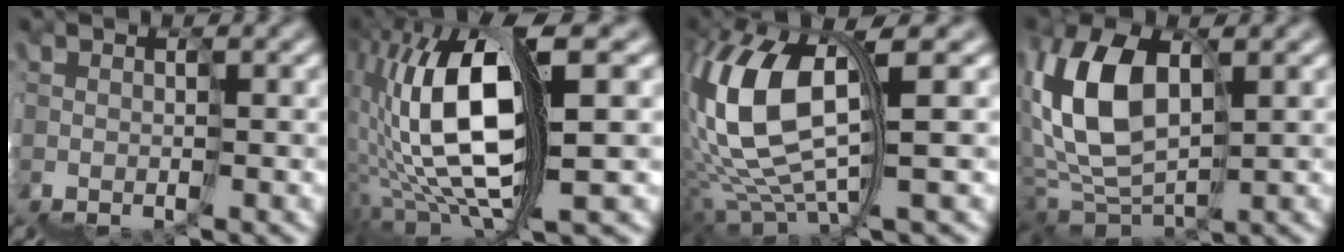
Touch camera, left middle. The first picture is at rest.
{"total": 10.0, "force": [2.5, 2.5, 9.4], "torque": [-0.198, 0.050, 0.038]}
{"total": 7.5, "force": [3.8, 2.3, 6.1], "torque": [-0.150, 0.028, 0.063]}
{"total": 5.9, "force": [3.7, 3.0, 3.4], "torque": [-0.087, 0.042, 0.054]}